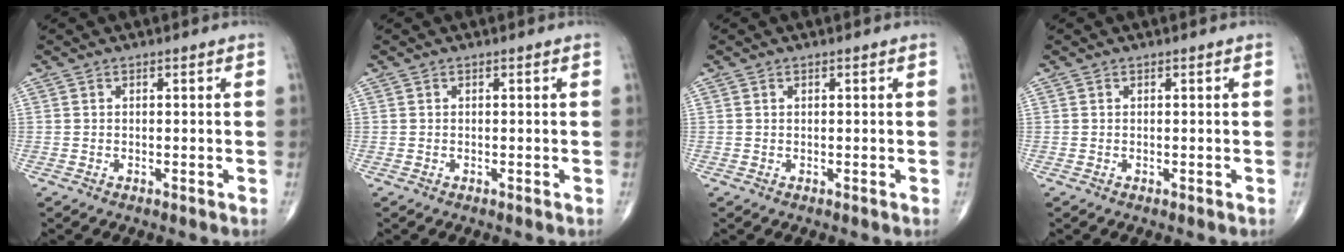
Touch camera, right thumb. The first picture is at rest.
{"total": 0.0}
{"total": 0.0}
{"total": 0.0}